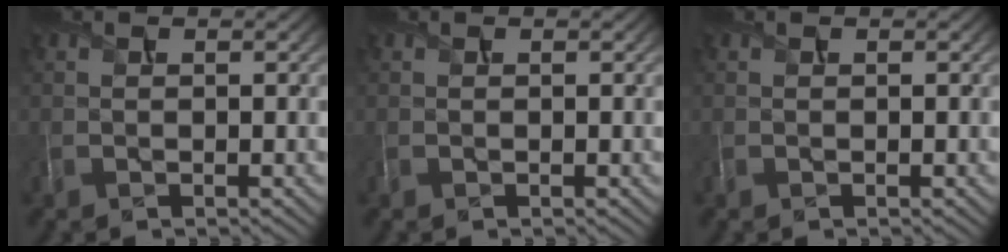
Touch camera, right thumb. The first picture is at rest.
{"total": 0.0}
{"total": 0.0}